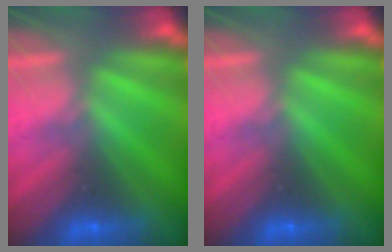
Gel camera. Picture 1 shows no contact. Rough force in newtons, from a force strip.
{"total": 0.0}